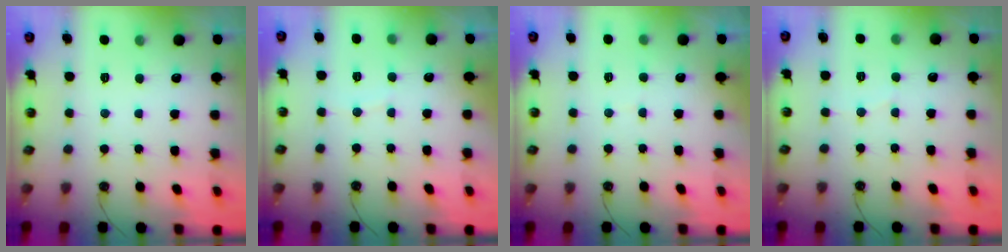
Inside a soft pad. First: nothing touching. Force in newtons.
{"total": 2.4, "press": 2.4, "slide": 0.3}
{"total": 2.2, "press": 2.1, "slide": 0.8}
{"total": 2.7, "press": 2.7, "slide": 0.3}